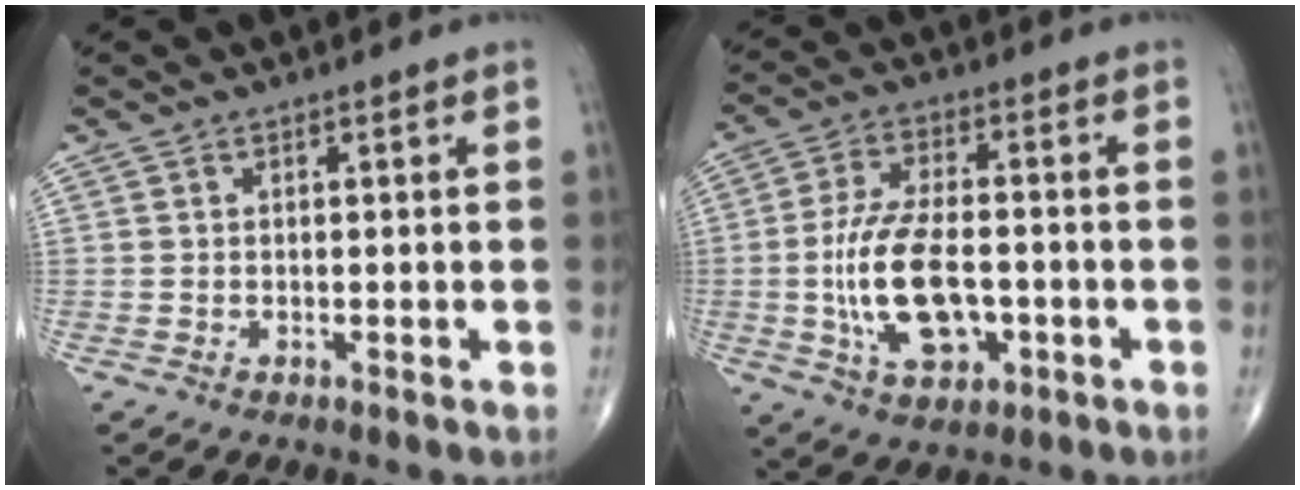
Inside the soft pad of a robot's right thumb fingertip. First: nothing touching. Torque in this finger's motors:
{"motor_torque": [2.68, 2.33, 1.43, -0.17, 0.45]}